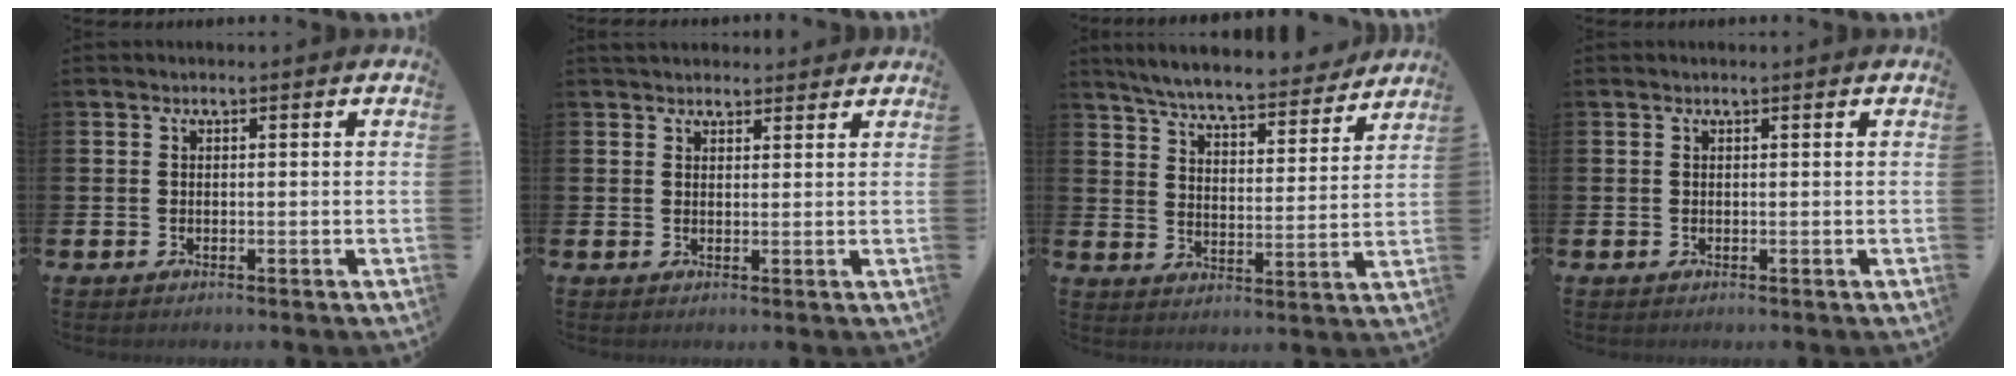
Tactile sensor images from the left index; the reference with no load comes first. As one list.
[{"total": 2.7, "force": [2.6, 0.9, 0.1], "torque": [0.005, -0.009, 0.045]}, {"total": 6.7, "force": [6.4, 0.5, 1.9], "torque": [-0.055, -0.049, 0.106]}, {"total": 0.0}]